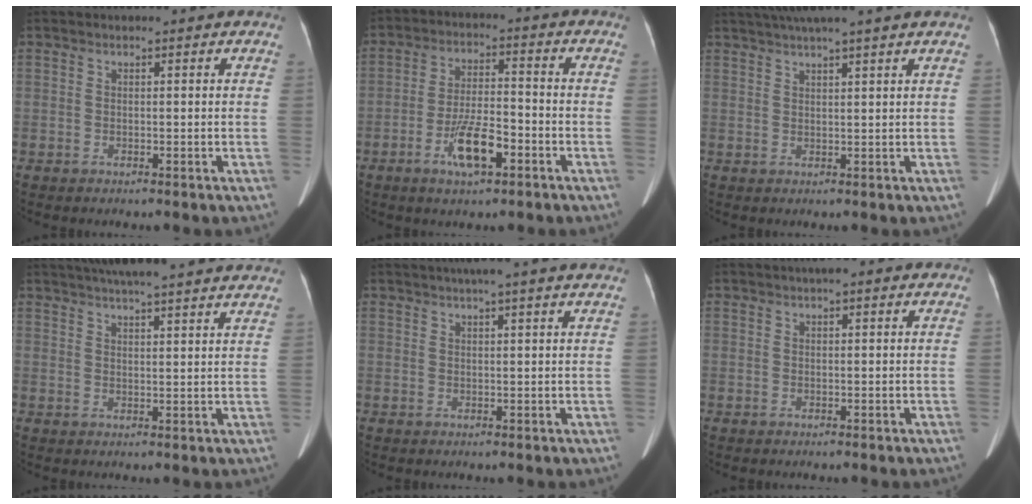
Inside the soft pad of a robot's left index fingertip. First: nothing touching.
{"total": 7.9, "force": [-3.8, 2.1, 6.6], "torque": [-0.131, -0.001, -0.067]}
{"total": 7.8, "force": [6.4, -1.6, 4.2], "torque": [-0.062, 0.029, 0.089]}
{"total": 22.3, "force": [19.8, 1.4, 10.2], "torque": [-0.164, 0.024, 0.254]}
{"total": 8.5, "force": [7.0, -0.8, 4.8], "torque": [-0.069, 0.027, 0.081]}
{"total": 2.6, "force": [1.6, 0.6, 1.9], "torque": [-0.028, 0.016, 0.022]}